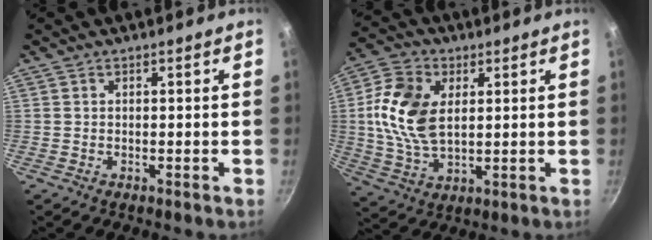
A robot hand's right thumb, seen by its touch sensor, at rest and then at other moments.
{"total": 13.7, "force": [2.4, 8.5, 10.5], "torque": [-0.194, -0.004, 0.045]}